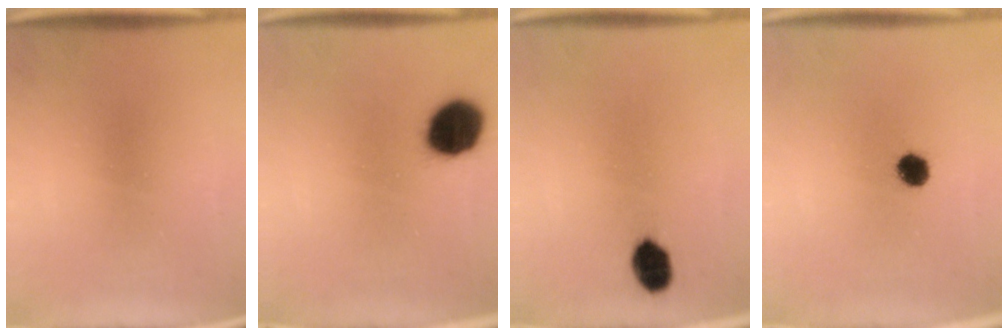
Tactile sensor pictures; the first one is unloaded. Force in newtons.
{"total": 12.2}
{"total": 5.6}
{"total": 4.3}